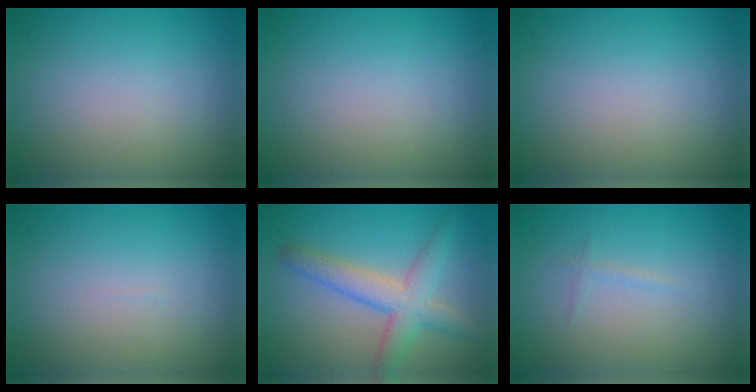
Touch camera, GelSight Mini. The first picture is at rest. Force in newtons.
{"total": 0.0}
{"total": 0.0}
{"total": 0.0}
{"total": 4.6, "press": 4.6, "slide": 0.1}
{"total": 0.7, "press": 0.7, "slide": 0.1}